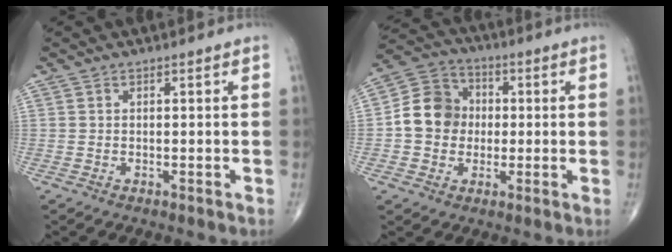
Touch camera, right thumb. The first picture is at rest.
{"total": 10.4, "force": [-0.2, 9.2, 5.0], "torque": [-0.064, 0.027, -0.016]}